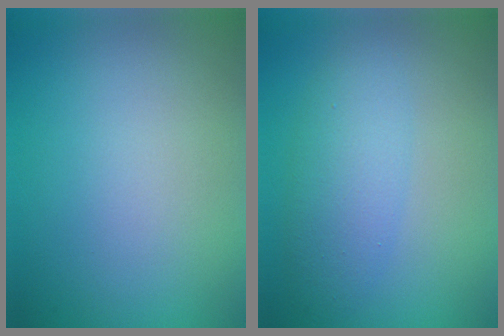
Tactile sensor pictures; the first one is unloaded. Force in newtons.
{"total": 3.7, "press": 3.7, "slide": 0.1}